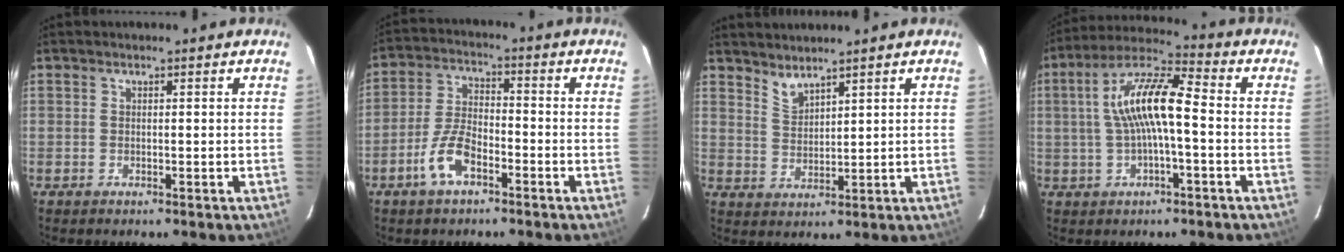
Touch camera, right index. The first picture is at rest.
{"total": 6.6, "force": [-3.7, 2.7, 4.7], "torque": [-0.104, 0.007, -0.070]}
{"total": 3.5, "force": [3.3, 0.6, 1.1], "torque": [-0.022, -0.003, 0.064]}
{"total": 11.7, "force": [-0.2, 2.9, 11.4], "torque": [-0.216, 0.025, -0.006]}